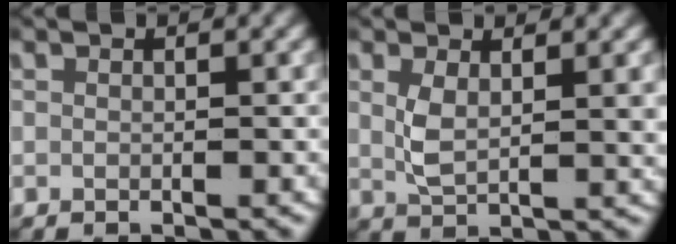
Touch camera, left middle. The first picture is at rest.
{"total": 2.9, "force": [1.1, 1.1, 2.5], "torque": [-0.050, -0.010, 0.025]}